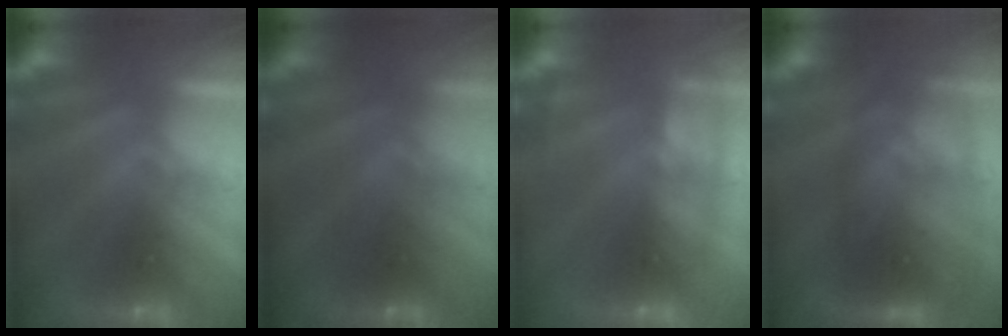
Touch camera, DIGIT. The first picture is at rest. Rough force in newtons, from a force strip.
{"total": 1.9}
{"total": 2.4}
{"total": 2.8}